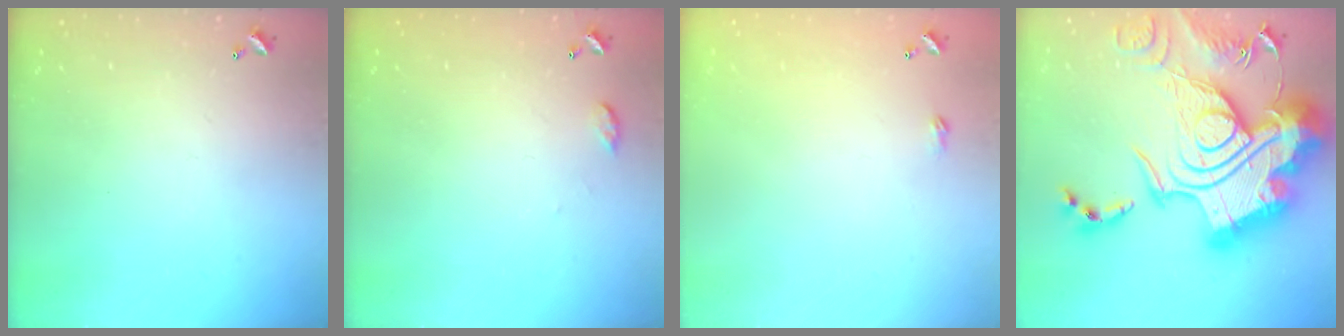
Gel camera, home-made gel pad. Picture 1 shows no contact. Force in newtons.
{"total": 5.0, "press": 5.0, "slide": 0.7}
{"total": 2.3, "press": 2.3, "slide": 0.4}
{"total": 0.8, "press": 0.8, "slide": 0.0}